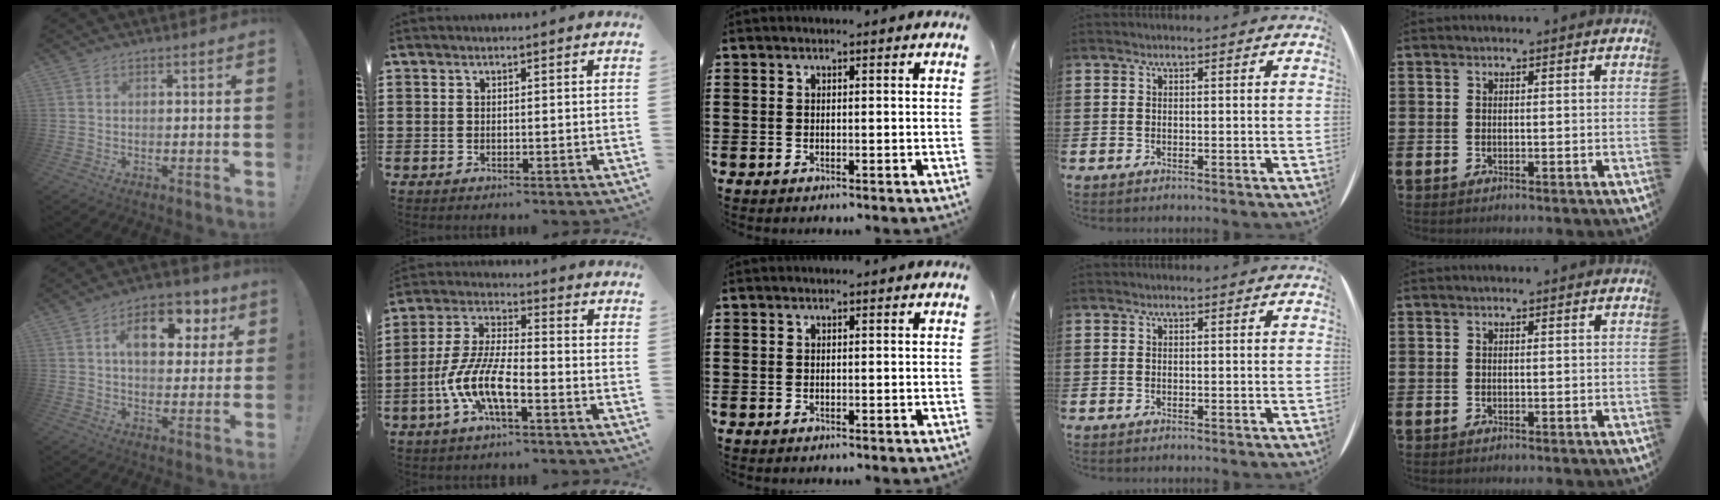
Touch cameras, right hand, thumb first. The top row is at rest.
{"thumb": {"total": 13.1, "force": [4.8, 7.9, 9.2], "torque": [-0.129, -0.006, 0.082]}, "index": {"total": 9.6, "force": [-4.4, 2.8, 8.0], "torque": [-0.195, -0.010, -0.090]}}